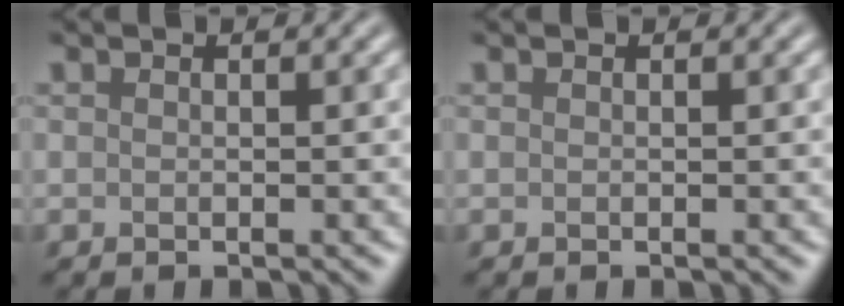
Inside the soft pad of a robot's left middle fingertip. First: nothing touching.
{"total": 0.0}